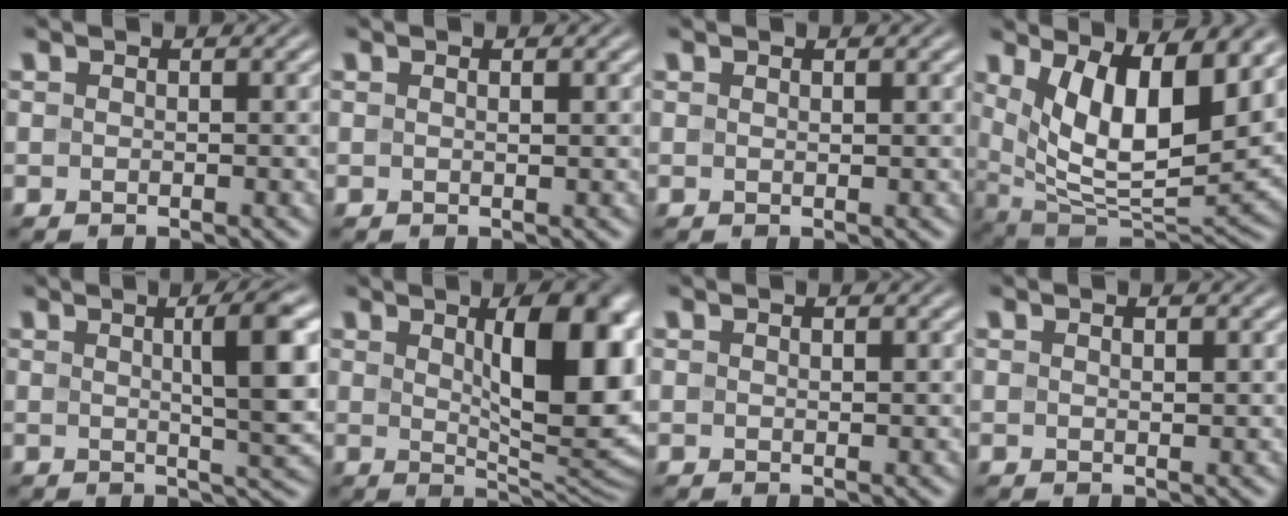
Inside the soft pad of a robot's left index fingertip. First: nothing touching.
{"total": 0.8, "force": [0.4, 0.1, 0.7], "torque": [-0.009, 0.002, 0.005]}
{"total": 0.5, "force": [0.4, 0.0, 0.3], "torque": [-0.004, 0.000, 0.008]}
{"total": 11.0, "force": [4.0, 4.2, 9.4], "torque": [-0.159, -0.016, 0.073]}
{"total": 7.0, "force": [1.6, 1.3, 6.7], "torque": [-0.078, 0.009, 0.022]}
{"total": 11.3, "force": [2.8, 3.8, 10.2], "torque": [-0.125, -0.001, 0.047]}
{"total": 0.6, "force": [0.4, 0.1, 0.5], "torque": [-0.008, 0.000, 0.007]}
{"total": 0.9, "force": [0.5, 0.2, 0.8], "torque": [-0.013, 0.000, 0.009]}